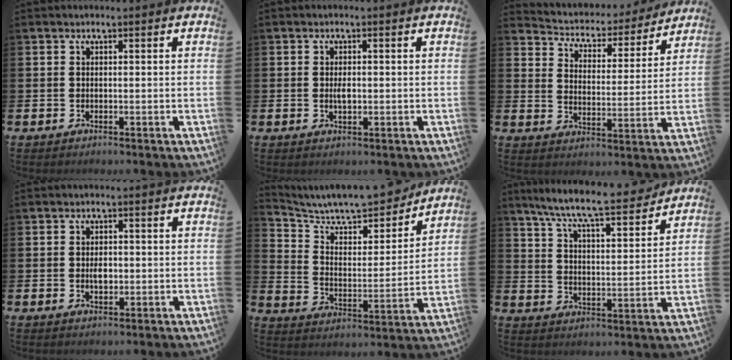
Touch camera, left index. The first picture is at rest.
{"total": 1.4, "force": [-0.1, 0.7, 1.3], "torque": [-0.021, 0.002, -0.004]}
{"total": 4.2, "force": [3.9, 1.5, 0.3], "torque": [-0.036, -0.038, 0.059]}
{"total": 1.9, "force": [-0.1, 1.1, 1.5], "torque": [-0.017, 0.000, -0.006]}
{"total": 9.9, "force": [9.1, 2.5, 3.1], "torque": [-0.090, -0.069, 0.154]}
{"total": 8.8, "force": [8.0, 0.6, 3.5], "torque": [-0.093, -0.058, 0.135]}